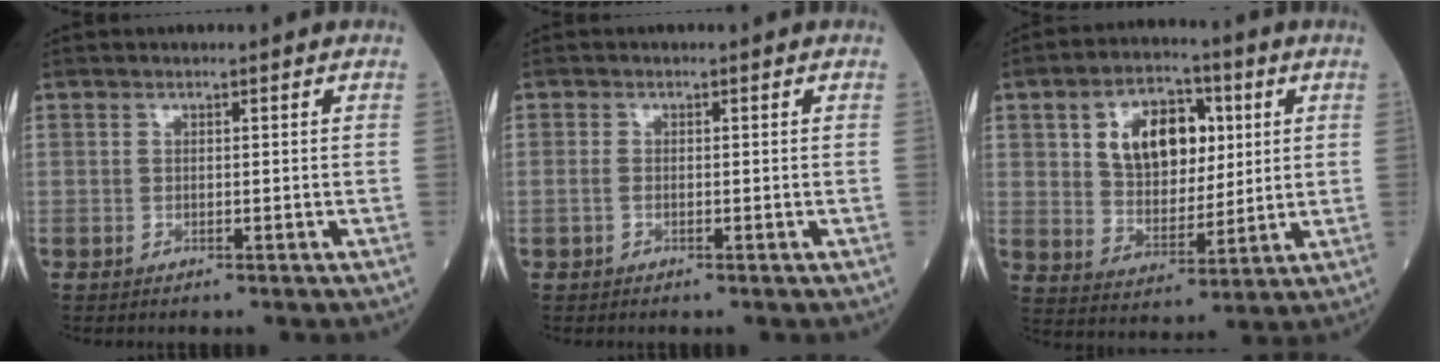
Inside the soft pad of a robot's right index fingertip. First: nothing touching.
{"total": 0.9, "force": [-0.3, 0.6, 0.7], "torque": [-0.017, 0.000, -0.004]}
{"total": 12.0, "force": [3.6, 7.2, 8.9], "torque": [-0.161, 0.020, 0.065]}